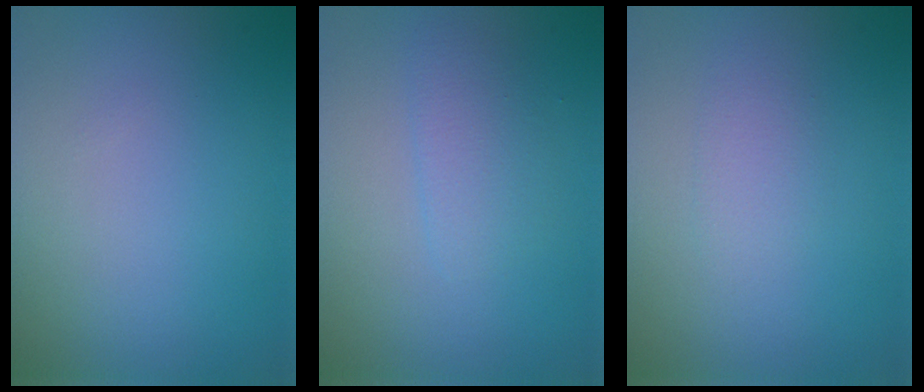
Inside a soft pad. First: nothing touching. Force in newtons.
{"total": 2.0, "press": 2.0, "slide": 0.1}
{"total": 1.2, "press": 1.2, "slide": 0.3}